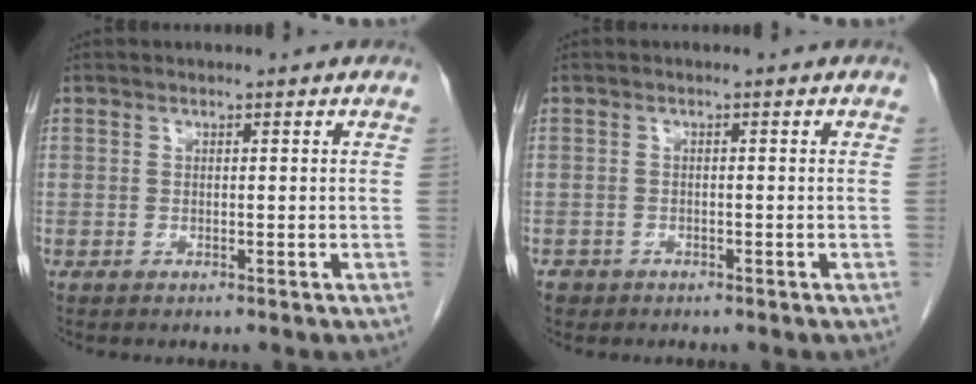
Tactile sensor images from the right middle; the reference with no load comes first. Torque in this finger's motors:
{"motor_torque": [0.21, -0.11, 0.02, 0.00]}